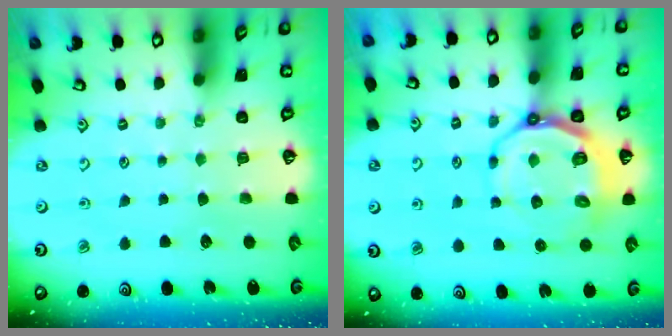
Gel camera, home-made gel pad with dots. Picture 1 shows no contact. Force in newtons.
{"total": 11.2, "press": 10.7, "slide": 3.4}